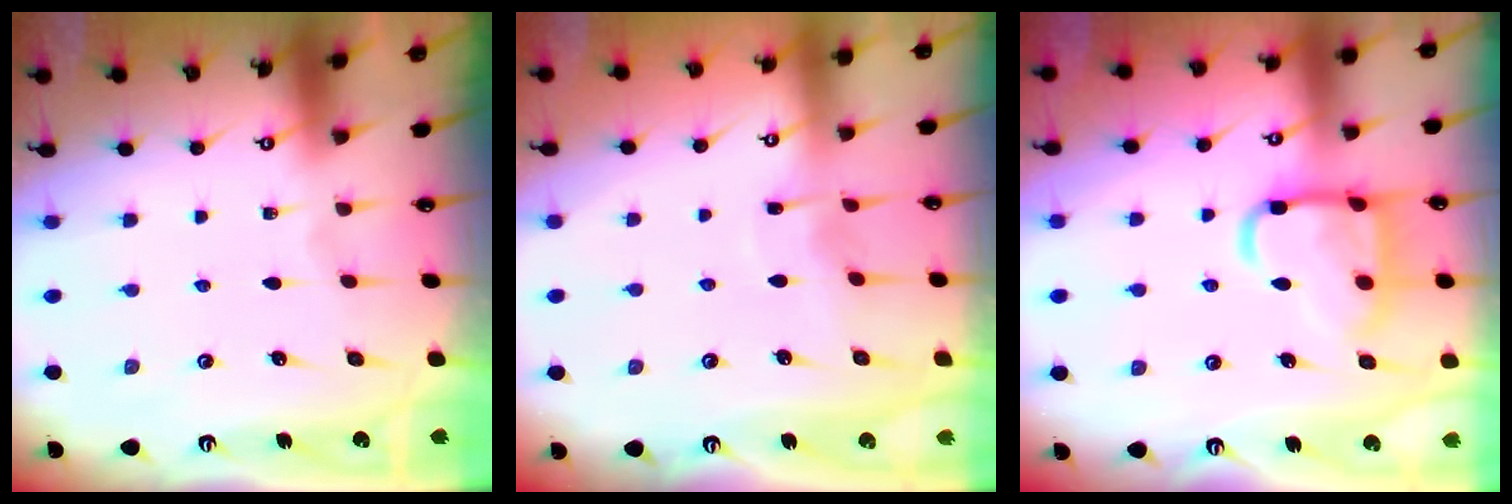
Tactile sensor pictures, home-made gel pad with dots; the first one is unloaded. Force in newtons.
{"total": 2.9, "press": 2.9, "slide": 0.4}
{"total": 15.3, "press": 15.2, "slide": 1.3}